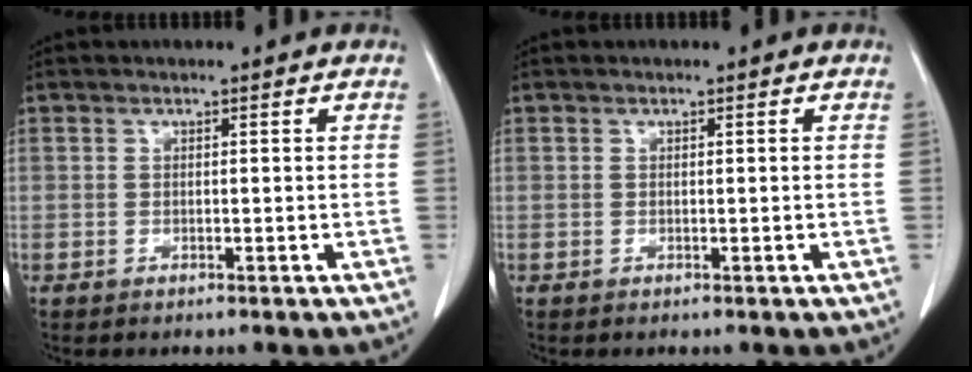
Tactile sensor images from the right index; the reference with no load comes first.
{"total": 0.0}